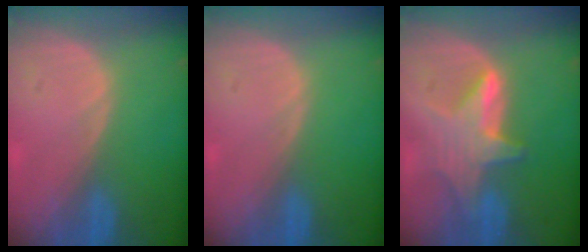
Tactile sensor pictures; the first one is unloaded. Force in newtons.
{"total": 0.0}
{"total": 6.5, "press": 6.4, "slide": 1.4}